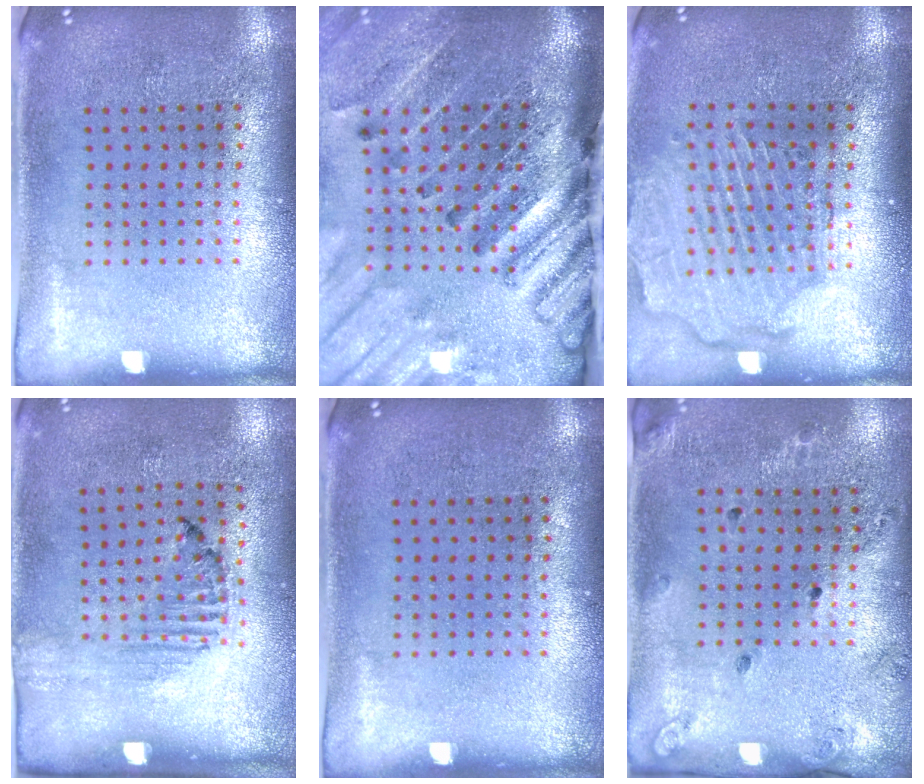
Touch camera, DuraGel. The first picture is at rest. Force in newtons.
{"total": 4.7, "press": 3.4, "slide": 3.2}
{"total": 2.6, "press": 2.2, "slide": 1.4}
{"total": 1.5, "press": 1.2, "slide": 0.8}
{"total": 0.0}
{"total": 1.6, "press": 1.3, "slide": 0.9}